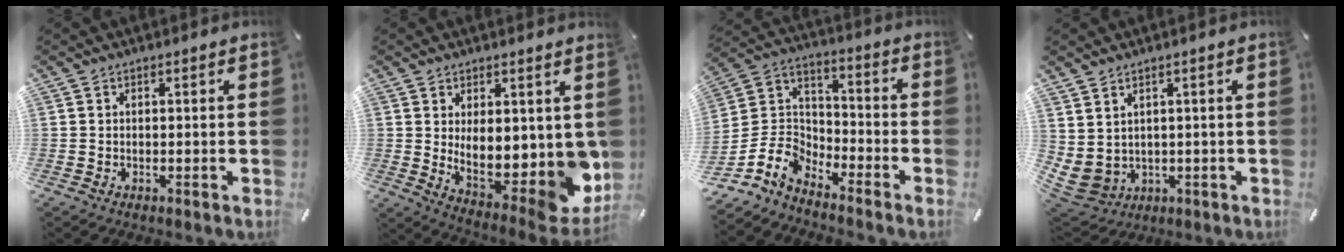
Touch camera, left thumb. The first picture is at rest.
{"total": 11.8, "force": [2.0, 6.2, 9.8], "torque": [-0.107, -0.059, 0.050]}
{"total": 9.2, "force": [-7.2, 5.3, 2.1], "torque": [-0.063, 0.019, -0.142]}
{"total": 4.7, "force": [1.3, 4.3, 1.6], "torque": [-0.065, -0.017, 0.023]}